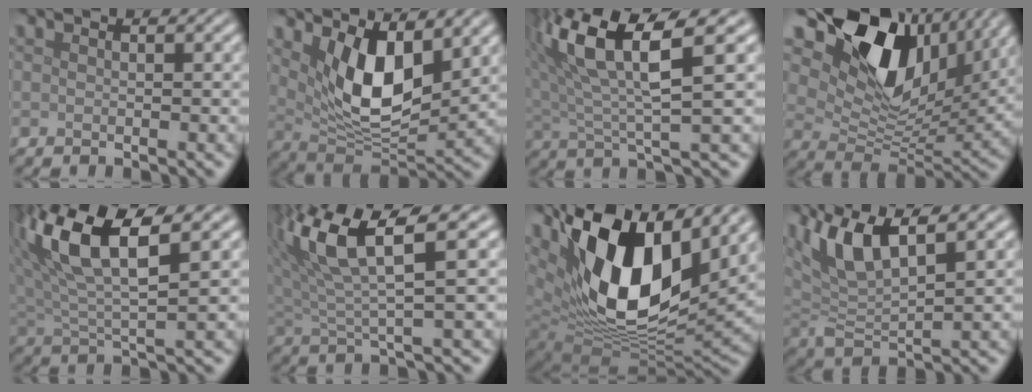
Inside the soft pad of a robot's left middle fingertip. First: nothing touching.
{"total": 7.9, "force": [2.6, 3.6, 6.6], "torque": [-0.125, -0.023, 0.049]}
{"total": 8.3, "force": [3.5, 2.1, 7.3], "torque": [-0.151, 0.011, 0.062]}
{"total": 14.6, "force": [7.5, 8.7, 9.1], "torque": [-0.167, 0.008, 0.137]}
{"total": 8.9, "force": [3.6, 3.1, 7.5], "torque": [-0.162, 0.010, 0.060]}
{"total": 7.1, "force": [2.9, 1.7, 6.2], "torque": [-0.137, 0.009, 0.055]}
{"total": 16.6, "force": [6.5, 8.7, 12.6], "torque": [-0.231, -0.002, 0.115]}
{"total": 6.5, "force": [3.2, 2.1, 5.3], "torque": [-0.117, 0.007, 0.056]}